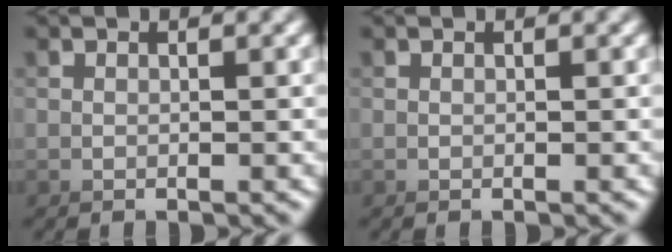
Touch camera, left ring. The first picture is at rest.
{"total": 0.0}